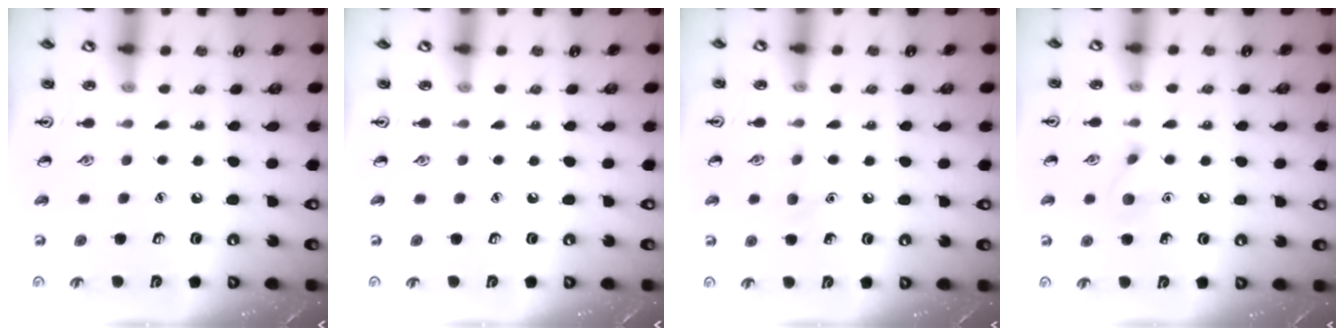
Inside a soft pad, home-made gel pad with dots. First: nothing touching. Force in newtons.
{"total": 0.0}
{"total": 5.6, "press": 5.3, "slide": 1.7}
{"total": 6.9, "press": 6.8, "slide": 1.3}